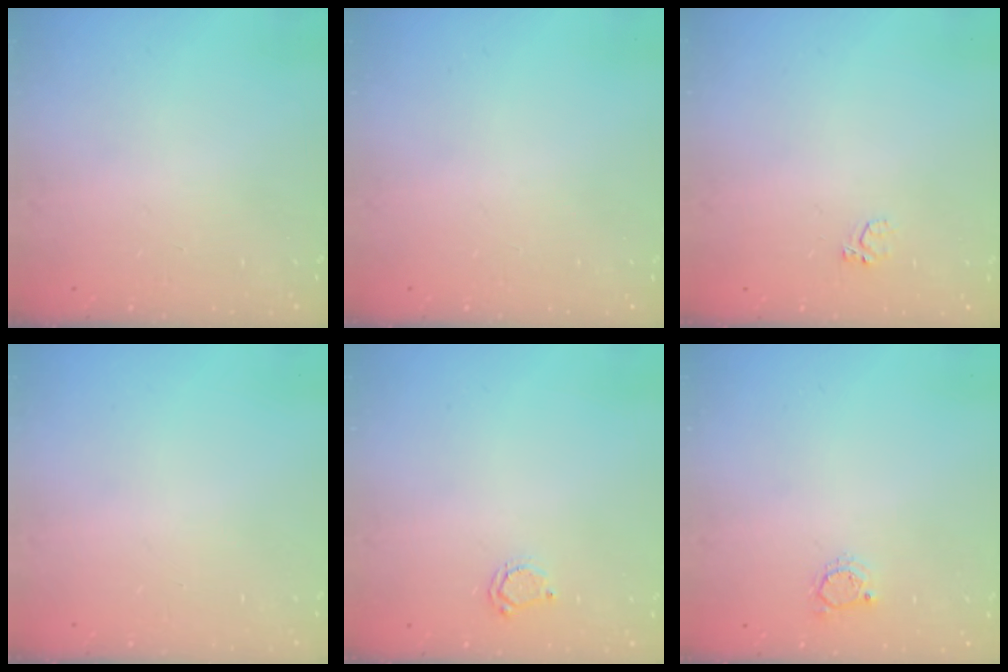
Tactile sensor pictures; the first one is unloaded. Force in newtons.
{"total": 0.0}
{"total": 2.4, "press": 2.3, "slide": 0.5}
{"total": 0.0}
{"total": 4.2, "press": 4.2, "slide": 0.2}
{"total": 3.4, "press": 3.4, "slide": 0.5}